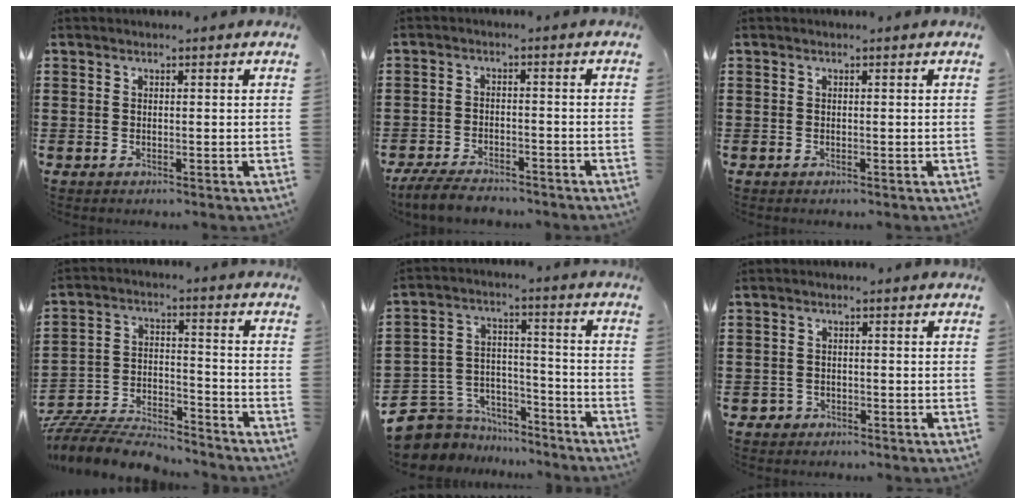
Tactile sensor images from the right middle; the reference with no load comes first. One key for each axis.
{"total": 4.6, "fx": -4.3, "fy": 1.1, "fz": 1.2, "tx": -0.034, "ty": 0.001, "tz": -0.089}
{"total": 0.0}
{"total": 8.1, "fx": -7.9, "fy": 1.1, "fz": 1.3, "tx": -0.027, "ty": 0.012, "tz": -0.157}
{"total": 7.2, "fx": -6.1, "fy": 3.8, "fz": 0.1, "tx": -0.032, "ty": 0.004, "tz": -0.122}
{"total": 1.5, "fx": -1.1, "fy": 1.0, "fz": 0.1, "tx": -0.006, "ty": 0.002, "tz": -0.027}